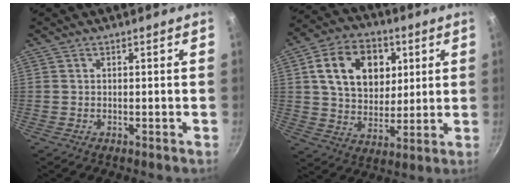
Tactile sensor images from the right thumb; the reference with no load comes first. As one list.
[{"total": 16.5, "force": [4.7, 12.2, 10.1], "torque": [-0.137, -0.002, 0.075]}]